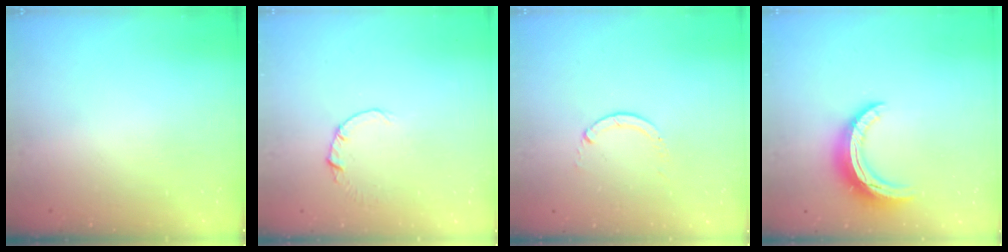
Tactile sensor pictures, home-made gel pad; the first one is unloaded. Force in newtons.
{"total": 0.5, "press": 0.5, "slide": 0.1}
{"total": 0.0}
{"total": 11.2, "press": 11.2, "slide": 0.7}